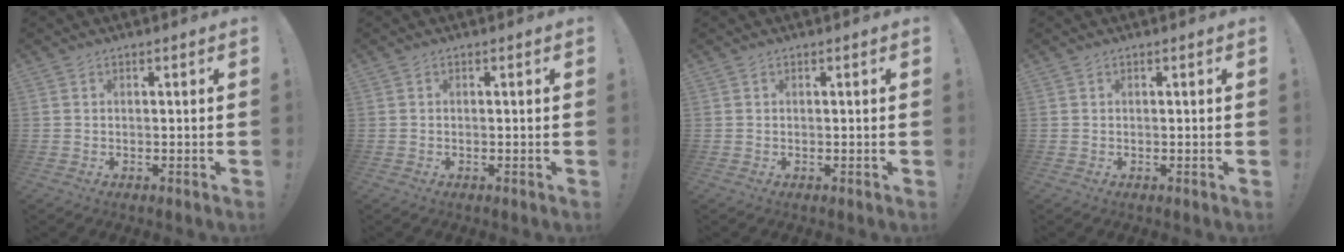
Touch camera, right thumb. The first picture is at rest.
{"total": 0.0}
{"total": 0.0}
{"total": 0.0}